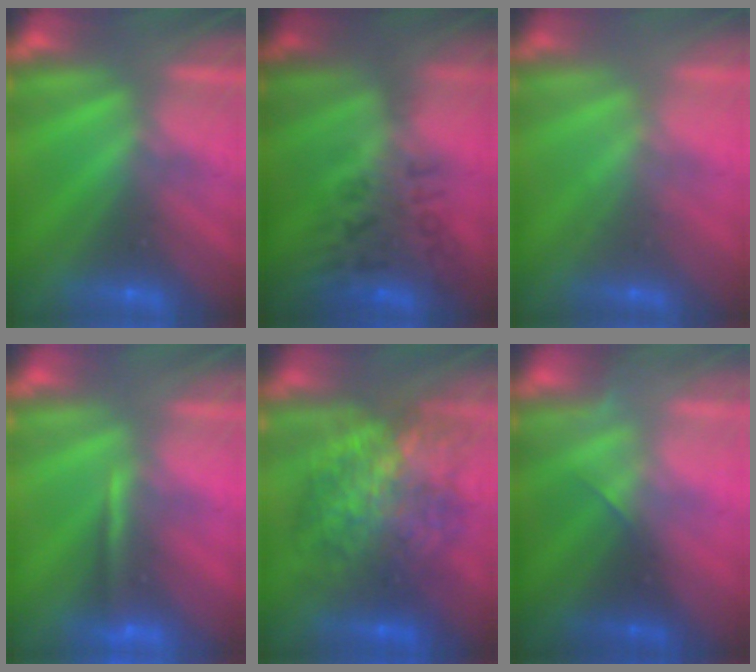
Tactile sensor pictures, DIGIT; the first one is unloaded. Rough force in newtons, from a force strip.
{"total": 2.8}
{"total": 2.2}
{"total": 1.3}
{"total": 7.3}
{"total": 1.9}